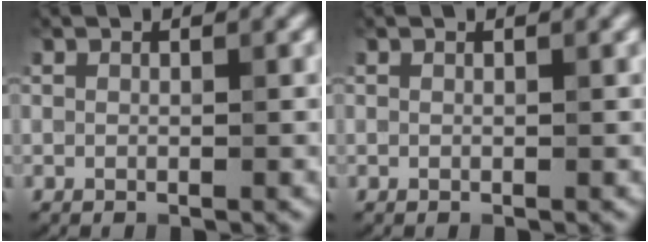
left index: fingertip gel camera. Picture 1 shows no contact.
{"total": 0.0}